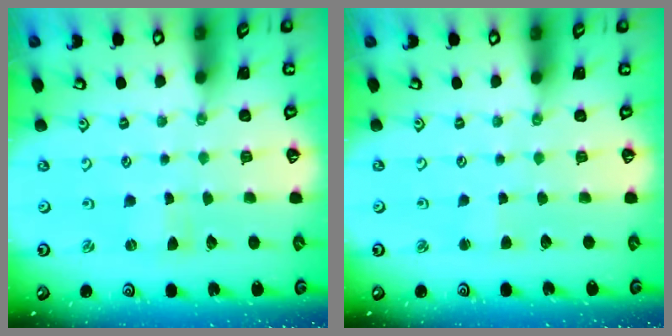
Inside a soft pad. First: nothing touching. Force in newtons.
{"total": 2.3, "press": 2.3, "slide": 0.2}